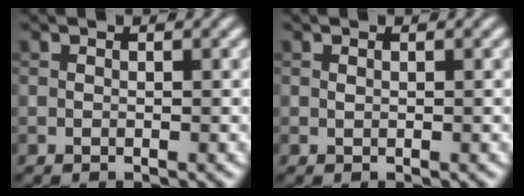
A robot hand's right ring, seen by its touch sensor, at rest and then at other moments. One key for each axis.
{"total": 0.0}